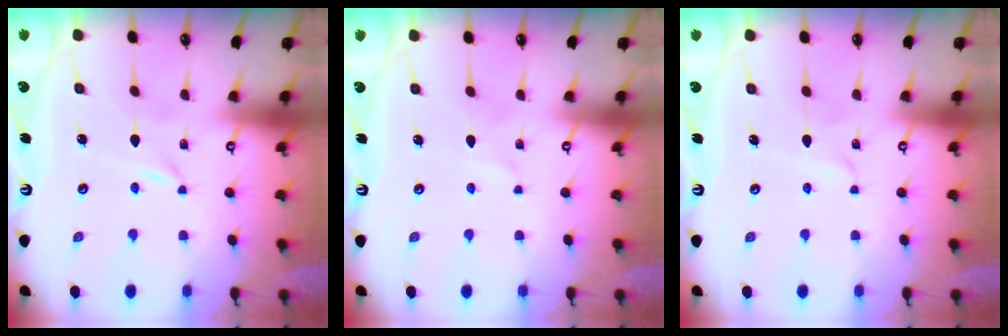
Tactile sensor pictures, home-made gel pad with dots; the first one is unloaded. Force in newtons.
{"total": 1.8, "press": 1.8, "slide": 0.2}
{"total": 2.4, "press": 2.4, "slide": 0.3}